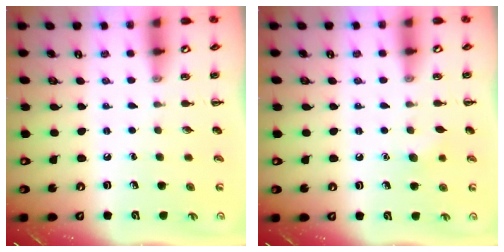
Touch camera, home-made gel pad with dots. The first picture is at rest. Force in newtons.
{"total": 4.7, "press": 4.5, "slide": 1.2}